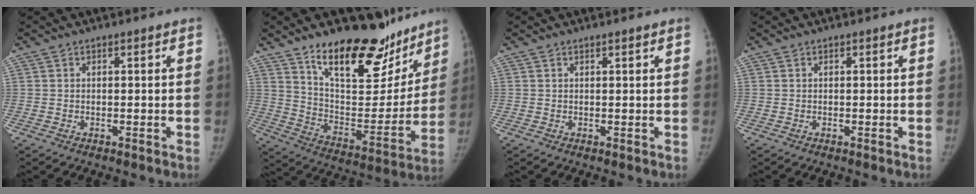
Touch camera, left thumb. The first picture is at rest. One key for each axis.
{"total": 25.1, "fx": 17.7, "fy": 10.7, "fz": 14.3, "tx": -0.162, "ty": -0.095, "tz": 0.281}
{"total": 0.7, "fx": 0.5, "fy": 0.0, "fz": 0.4, "tx": -0.007, "ty": -0.003, "tz": 0.010}
{"total": 0.0}